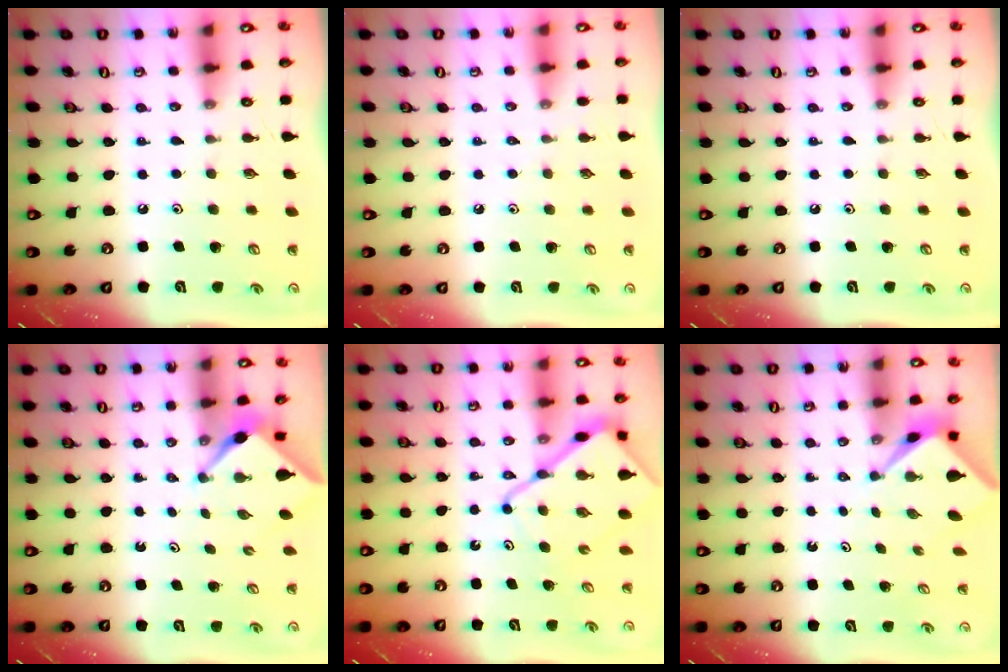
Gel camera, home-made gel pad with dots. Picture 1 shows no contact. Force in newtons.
{"total": 1.9, "press": 1.9, "slide": 0.4}
{"total": 0.0}
{"total": 3.2, "press": 3.2, "slide": 0.4}
{"total": 14.1, "press": 14.0, "slide": 1.6}
{"total": 2.0, "press": 2.0, "slide": 0.2}